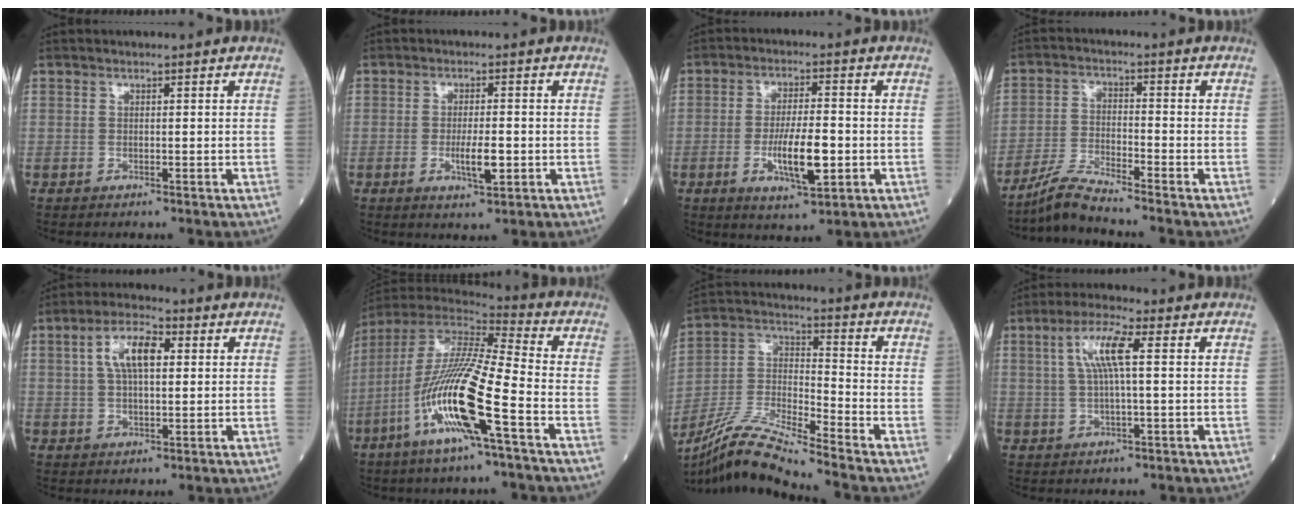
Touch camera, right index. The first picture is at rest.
{"total": 4.2, "force": [-1.0, 0.9, 4.0], "torque": [-0.074, -0.003, -0.012]}
{"total": 8.4, "force": [-2.1, 1.8, 7.9], "torque": [-0.143, -0.008, -0.032]}
{"total": 5.6, "force": [-5.2, -1.1, 1.8], "torque": [-0.045, -0.023, -0.102]}
{"total": 7.4, "force": [2.0, 2.7, 6.6], "torque": [-0.129, 0.017, 0.035]}
{"total": 18.0, "force": [-6.8, 0.9, 16.7], "torque": [-0.352, -0.021, -0.137]}
{"total": 12.7, "force": [-11.2, -1.3, 5.7], "torque": [-0.121, -0.007, -0.214]}
{"total": 6.6, "force": [1.5, 0.7, 6.4], "torque": [-0.130, 0.011, 0.030]}